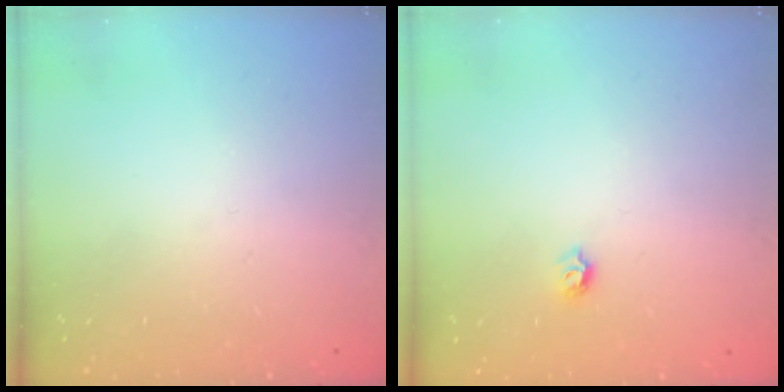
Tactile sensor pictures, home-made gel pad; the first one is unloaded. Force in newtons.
{"total": 4.7, "press": 4.6, "slide": 0.5}